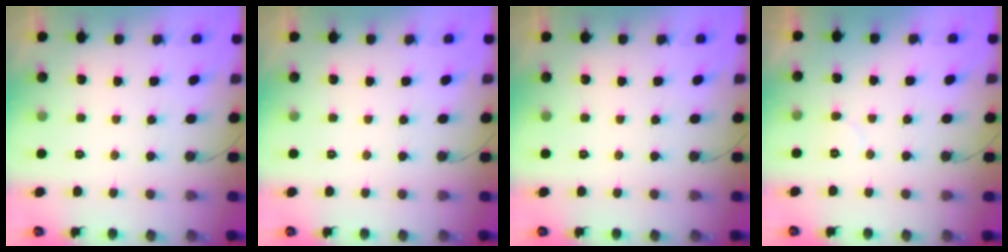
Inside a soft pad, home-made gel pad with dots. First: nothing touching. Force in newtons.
{"total": 0.0}
{"total": 0.0}
{"total": 3.8, "press": 3.8, "slide": 0.3}